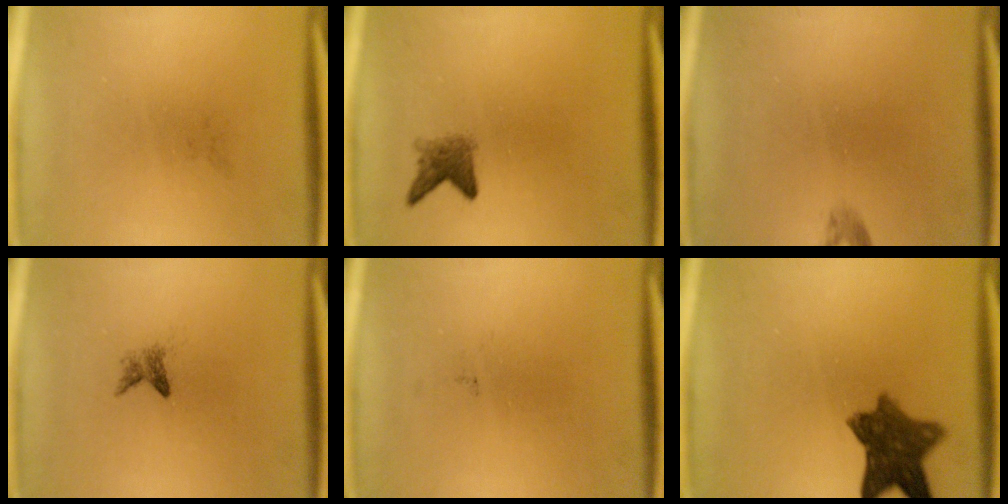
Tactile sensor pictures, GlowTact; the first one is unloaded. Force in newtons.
{"total": 2.6}
{"total": 0.9}
{"total": 1.4}
{"total": 0.0}
{"total": 9.2}